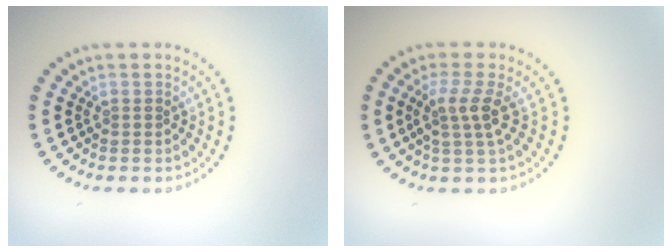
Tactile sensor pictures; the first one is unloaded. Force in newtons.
{"total": 2.8, "press": 2.1, "slide": 1.9}